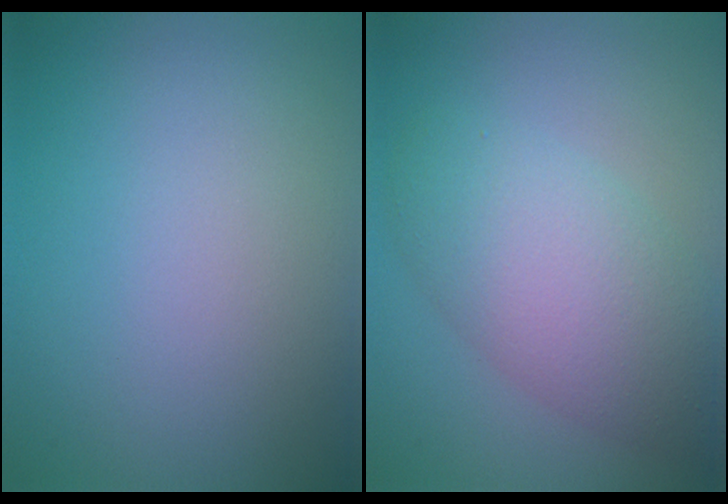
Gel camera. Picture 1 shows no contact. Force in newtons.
{"total": 6.6, "press": 6.6, "slide": 0.4}